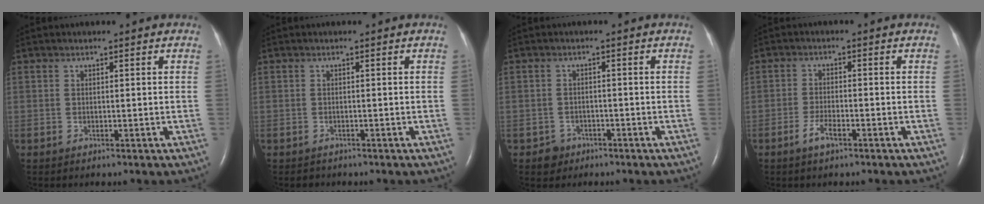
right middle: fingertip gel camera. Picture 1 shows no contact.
{"total": 1.0, "force": [-0.9, 0.5, 0.0], "torque": [-0.004, 0.001, -0.013]}
{"total": 2.4, "force": [-1.5, 1.8, -0.1], "torque": [-0.002, 0.010, -0.023]}
{"total": 3.0, "force": [-1.8, 0.7, 2.2], "torque": [-0.047, 0.000, -0.036]}